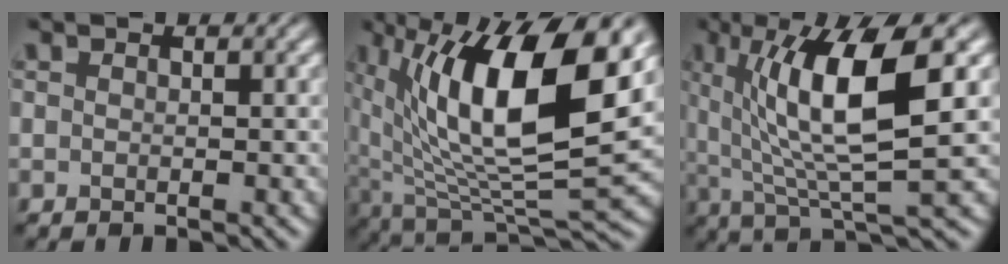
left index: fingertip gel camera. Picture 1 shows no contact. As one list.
[{"total": 15.2, "force": [4.7, 5.6, 13.3], "torque": [-0.227, -0.002, 0.080]}, {"total": 10.2, "force": [2.4, 2.6, 9.6], "torque": [-0.157, -0.006, 0.049]}]